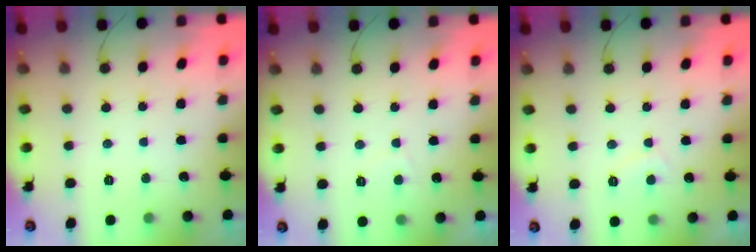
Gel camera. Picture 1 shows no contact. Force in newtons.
{"total": 0.5, "press": 0.2, "slide": 0.5}
{"total": 1.9, "press": 1.8, "slide": 0.4}